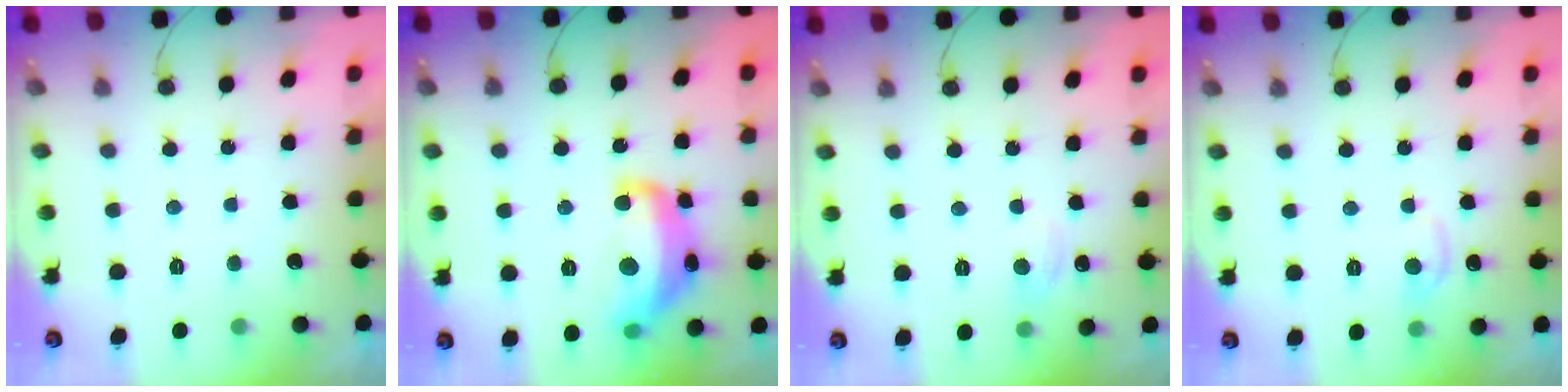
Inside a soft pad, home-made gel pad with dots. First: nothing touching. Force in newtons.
{"total": 16.2, "press": 16.2, "slide": 1.0}
{"total": 5.5, "press": 5.5, "slide": 0.7}
{"total": 7.0, "press": 7.0, "slide": 0.5}